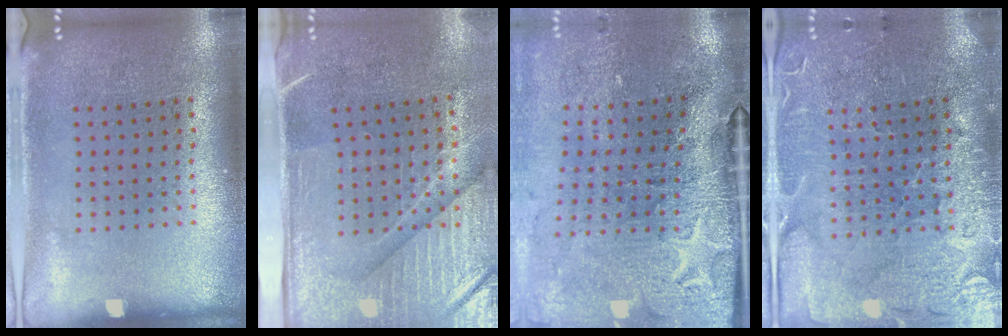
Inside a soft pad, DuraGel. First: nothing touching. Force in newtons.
{"total": 4.5, "press": 3.9, "slide": 2.3}
{"total": 3.7, "press": 3.3, "slide": 1.7}
{"total": 3.5, "press": 3.3, "slide": 1.2}